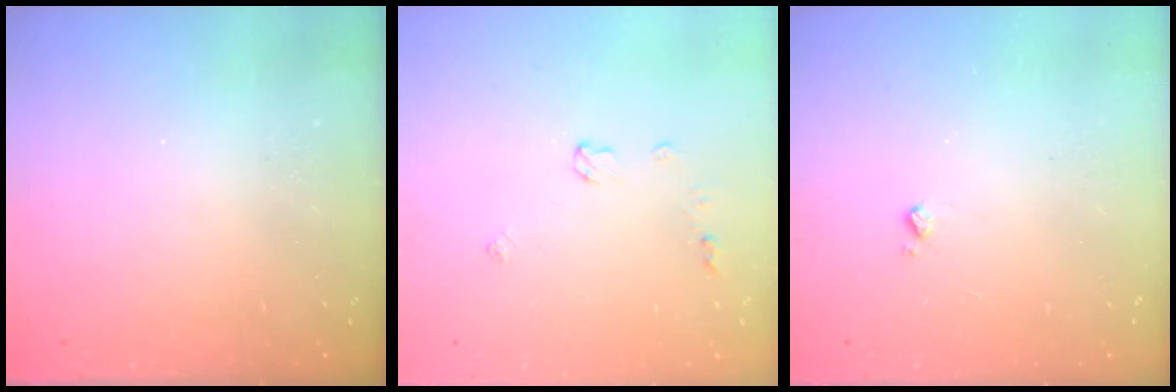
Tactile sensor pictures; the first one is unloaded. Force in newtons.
{"total": 4.5, "press": 4.4, "slide": 0.6}
{"total": 3.8, "press": 3.8, "slide": 0.6}